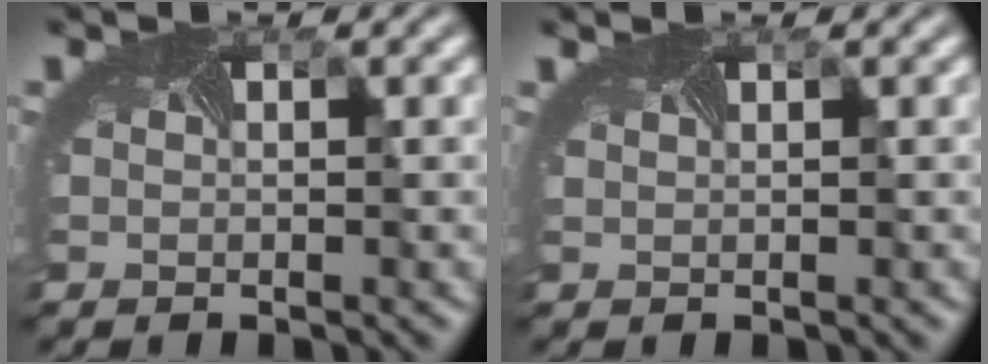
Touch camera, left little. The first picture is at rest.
{"total": 1.0, "force": [0.8, 0.2, 0.5], "torque": [-0.006, 0.001, 0.001]}